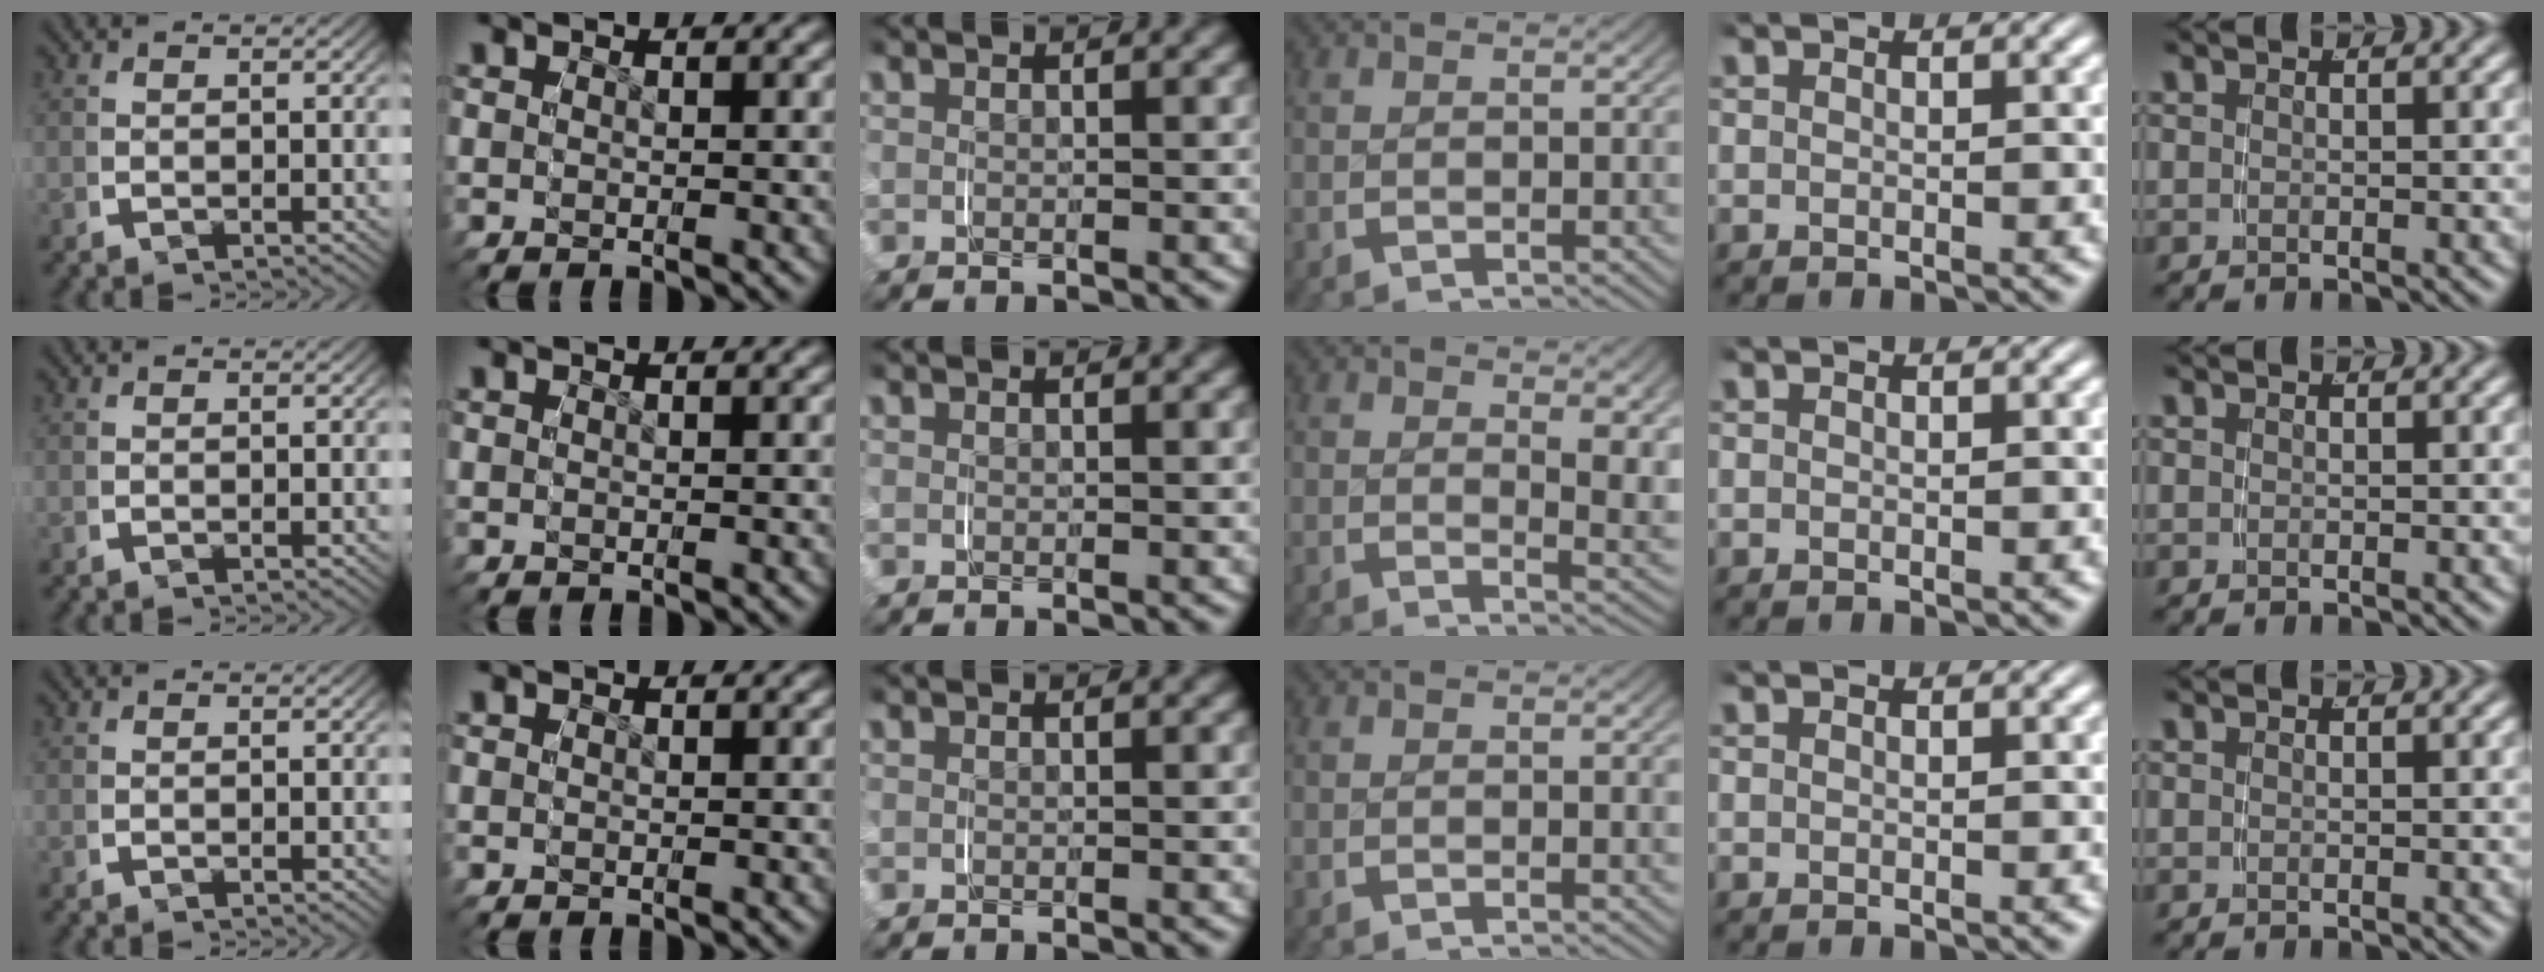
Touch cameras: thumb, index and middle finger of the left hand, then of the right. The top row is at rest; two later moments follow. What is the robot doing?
{"motion": "grasp_and_lifting", "object": "jewelry box"}